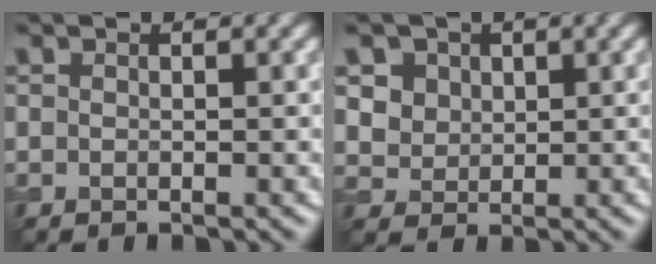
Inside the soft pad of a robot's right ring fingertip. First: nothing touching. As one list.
[{"total": 4.5, "force": [2.2, 3.5, 1.7], "torque": [-0.050, -0.003, 0.047]}]